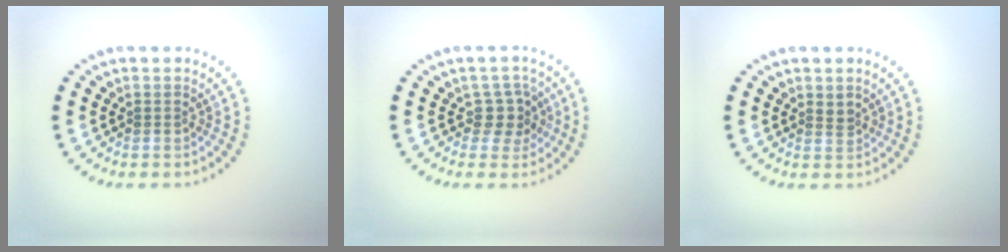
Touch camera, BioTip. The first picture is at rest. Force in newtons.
{"total": 2.3, "press": 1.9, "slide": 1.3}
{"total": 1.1, "press": 0.8, "slide": 0.6}